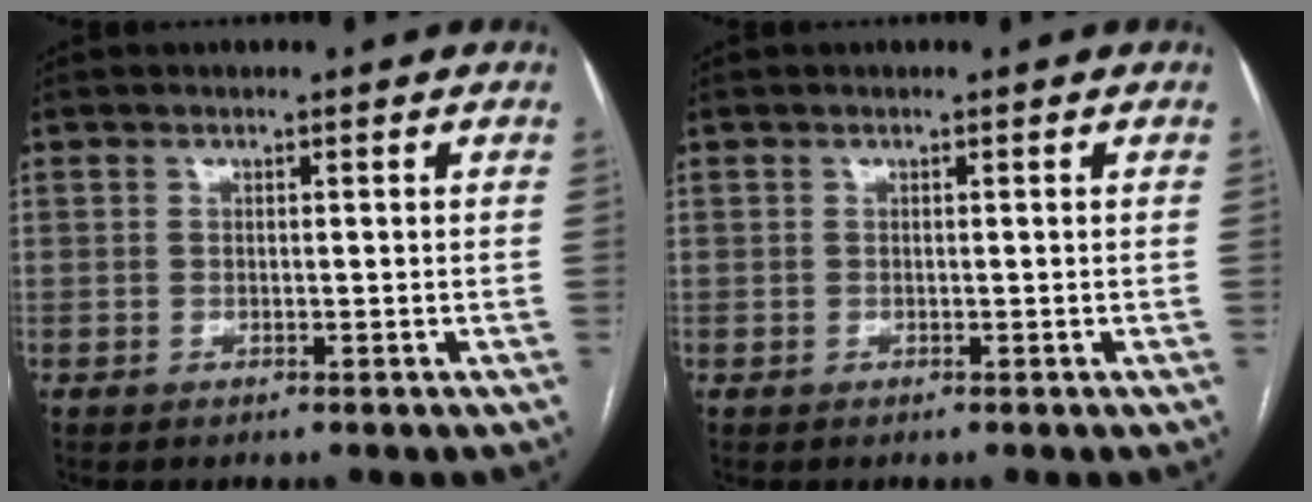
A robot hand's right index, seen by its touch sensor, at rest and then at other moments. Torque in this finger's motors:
{"motor_torque": [0.01, 0.00, 0.00, 0.00]}